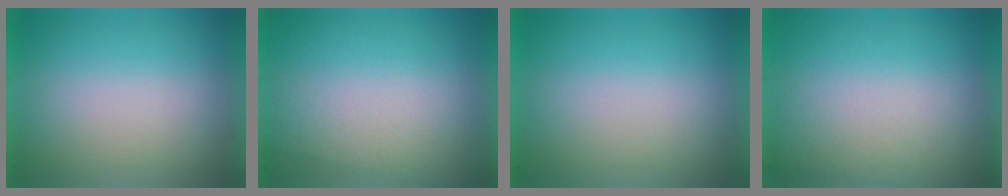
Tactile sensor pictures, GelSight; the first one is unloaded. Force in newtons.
{"total": 3.0}
{"total": 0.0}
{"total": 2.6}